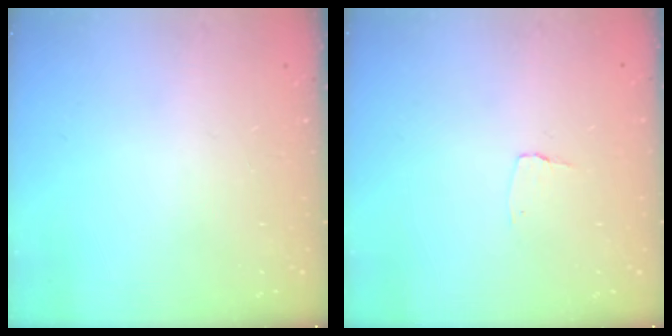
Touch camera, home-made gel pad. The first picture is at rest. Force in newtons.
{"total": 2.6, "press": 2.6, "slide": 0.2}